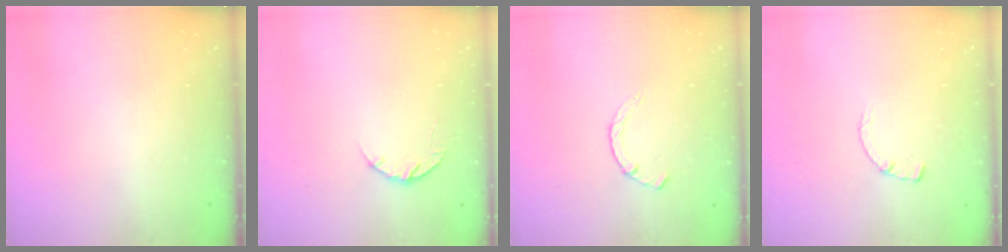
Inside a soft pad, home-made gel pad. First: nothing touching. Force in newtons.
{"total": 4.9, "press": 4.8, "slide": 0.7}
{"total": 2.2, "press": 2.2, "slide": 0.4}
{"total": 0.7, "press": 0.6, "slide": 0.2}